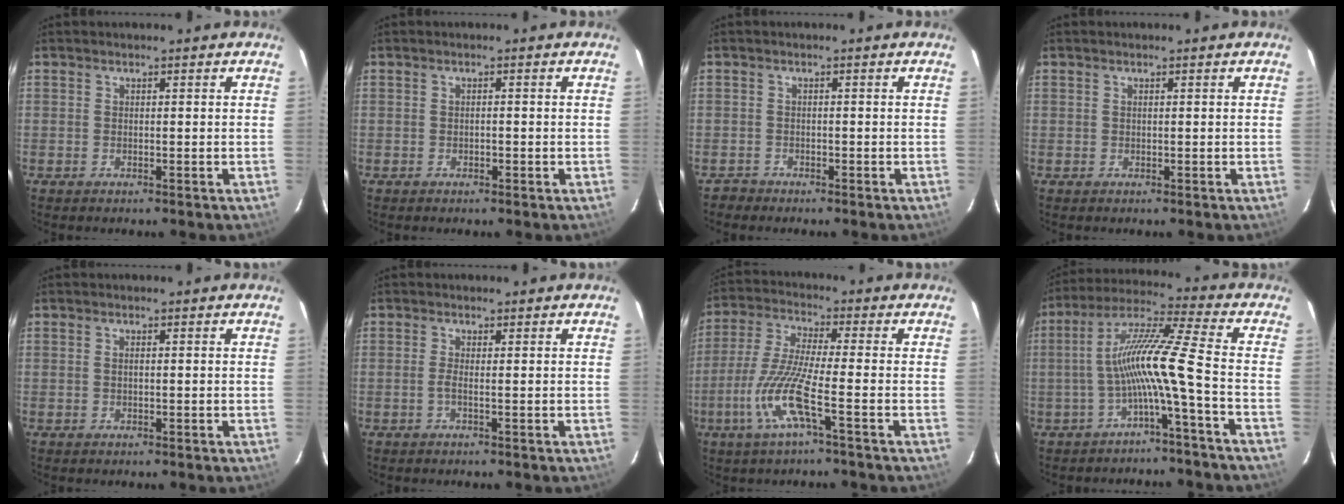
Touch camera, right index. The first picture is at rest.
{"total": 0.6, "force": [-0.3, 0.4, 0.4], "torque": [-0.006, 0.003, -0.005]}
{"total": 1.7, "force": [-1.3, 1.1, -0.3], "torque": [0.001, 0.008, -0.024]}
{"total": 0.0}
{"total": 0.8, "force": [0.1, 0.2, 0.7], "torque": [-0.015, 0.001, 0.000]}
{"total": 0.9, "force": [-0.2, -0.3, 0.8], "torque": [-0.019, -0.001, -0.006]}
{"total": 10.6, "force": [-4.3, 0.2, 9.8], "torque": [-0.216, -0.005, -0.086]}
{"total": 10.5, "force": [-3.5, -1.5, 9.8], "torque": [-0.194, 0.012, -0.063]}